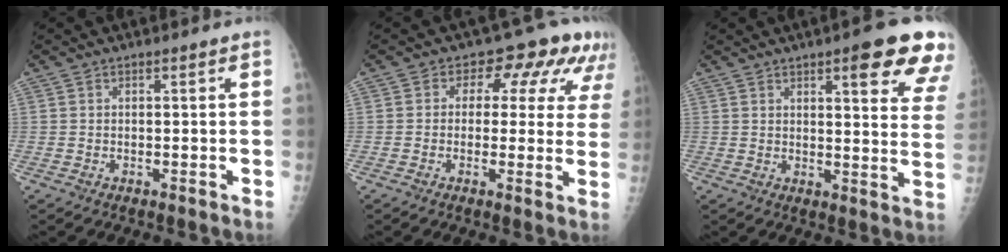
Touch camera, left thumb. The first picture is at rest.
{"total": 10.5, "force": [4.8, 6.9, 6.3], "torque": [-0.021, -0.002, 0.041]}
{"total": 15.1, "force": [8.9, 3.5, 11.7], "torque": [-0.113, -0.039, 0.101]}